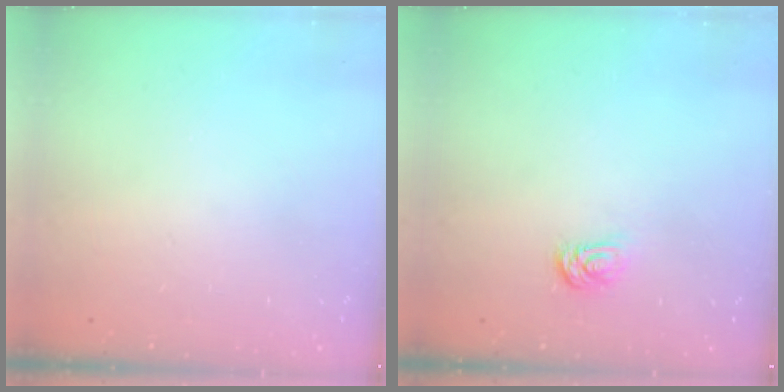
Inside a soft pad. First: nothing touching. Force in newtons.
{"total": 3.2, "press": 3.2, "slide": 0.5}